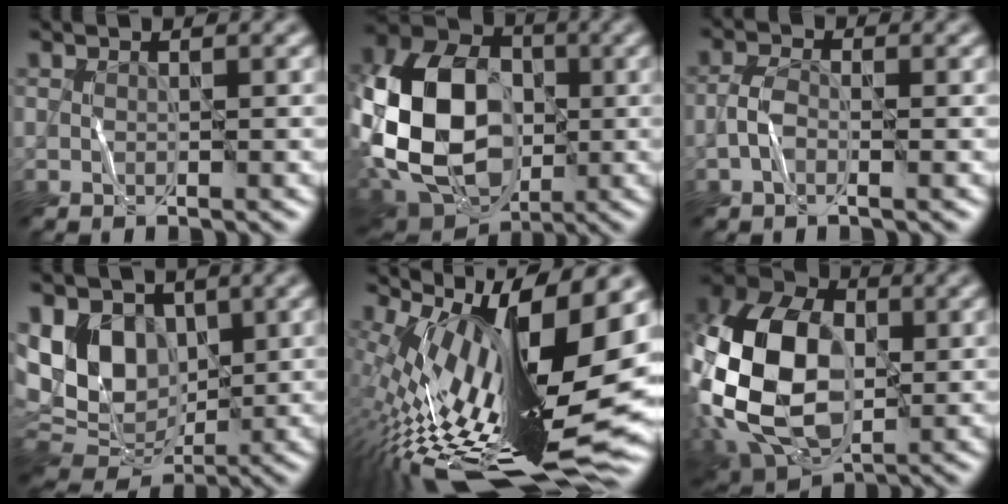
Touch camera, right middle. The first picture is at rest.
{"total": 15.6, "force": [-1.3, 11.4, 10.5], "torque": [-0.214, 0.009, -0.015]}
{"total": 1.9, "force": [-1.1, 0.6, 1.4], "torque": [-0.036, 0.009, -0.020]}
{"total": 7.7, "force": [1.9, 5.8, 4.7], "torque": [-0.103, 0.000, 0.035]}
{"total": 17.7, "force": [1.4, 5.7, 16.7], "torque": [-0.272, -0.003, 0.037]}
{"total": 14.1, "force": [-1.4, 9.5, 10.3], "torque": [-0.220, 0.014, -0.034]}